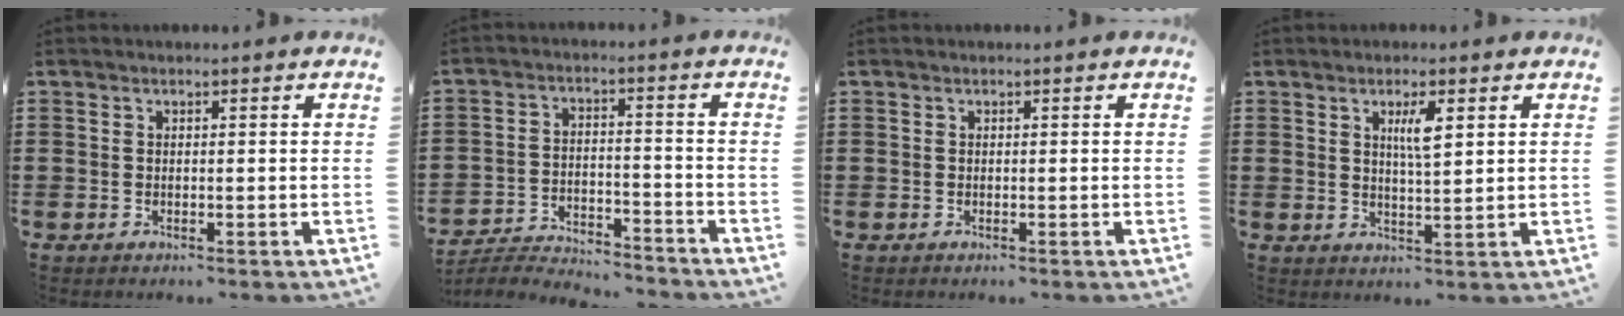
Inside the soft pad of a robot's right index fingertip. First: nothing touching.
{"total": 4.7, "force": [-4.6, 0.2, 0.8], "torque": [-0.024, 0.000, -0.096]}
{"total": 0.0}
{"total": 3.7, "force": [1.5, 0.7, 3.3], "torque": [-0.060, 0.002, 0.020]}